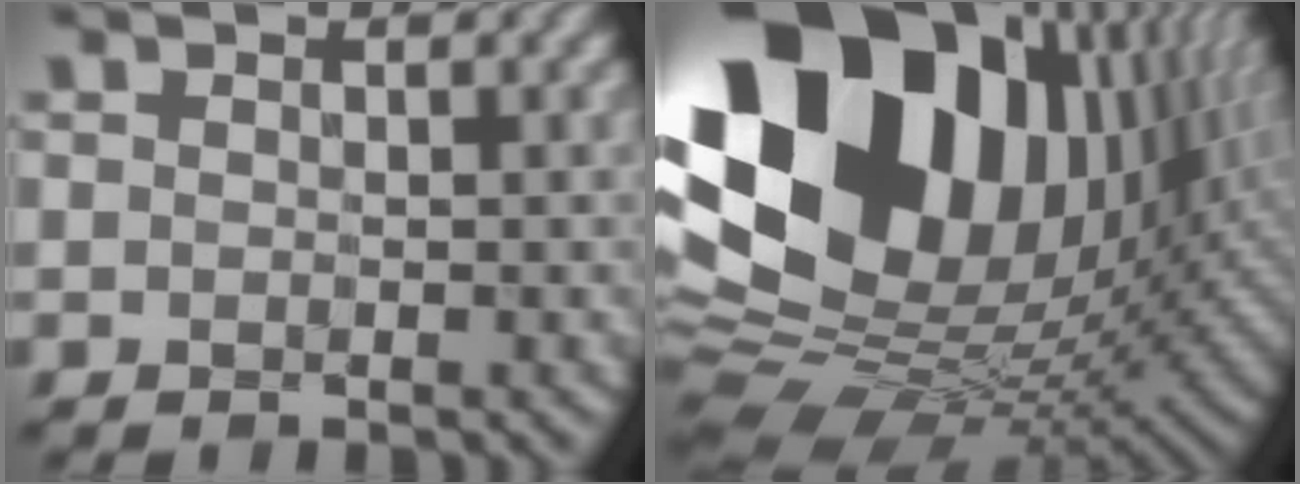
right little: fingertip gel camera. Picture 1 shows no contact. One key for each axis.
{"total": 21.2, "fx": 6.3, "fy": 14.3, "fz": 14.3, "tx": -0.301, "ty": 0.022, "tz": 0.116}